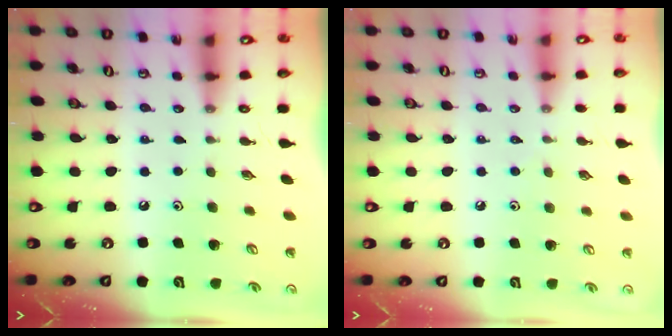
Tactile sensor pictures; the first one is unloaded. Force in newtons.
{"total": 3.0, "press": 3.0, "slide": 0.7}